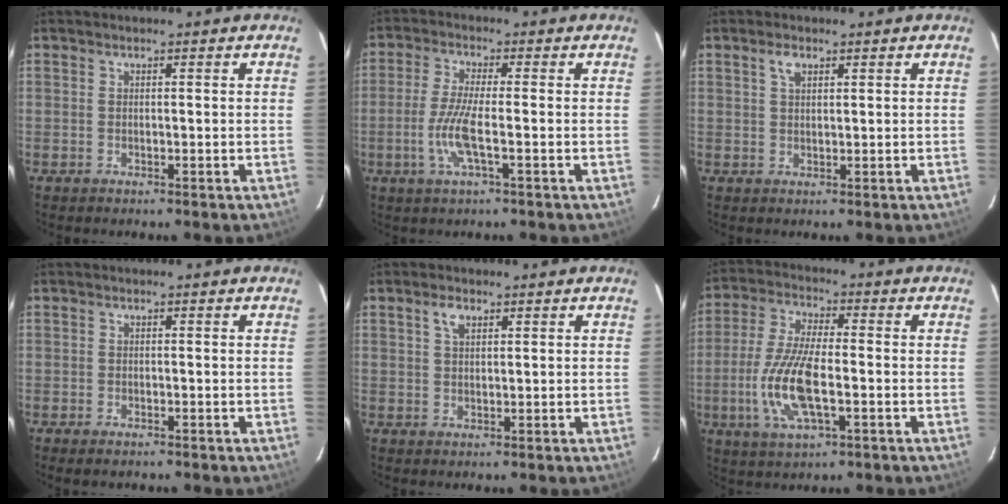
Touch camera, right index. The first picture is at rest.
{"total": 6.9, "force": [-2.1, 0.7, 6.5], "torque": [-0.141, -0.005, -0.043]}
{"total": 2.0, "force": [1.2, 0.8, 1.4], "torque": [-0.028, 0.004, 0.022]}
{"total": 1.5, "force": [-1.3, 0.2, 0.9], "torque": [-0.020, -0.009, -0.024]}
{"total": 2.3, "force": [1.4, 0.9, 1.6], "torque": [-0.031, 0.005, 0.024]}
{"total": 12.5, "force": [-3.0, 4.1, 11.4], "torque": [-0.242, -0.005, -0.060]}